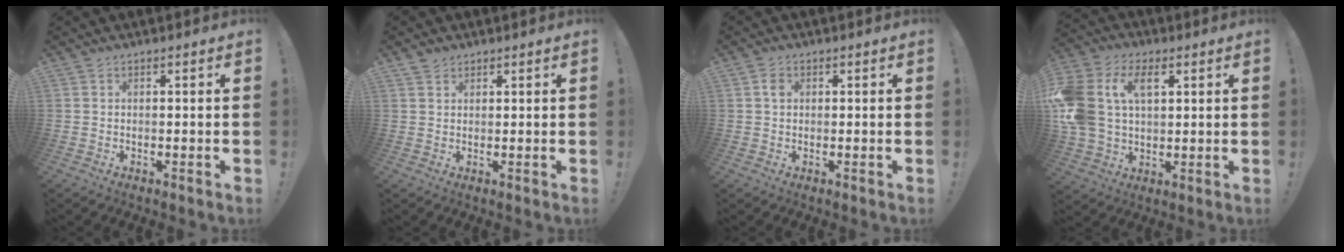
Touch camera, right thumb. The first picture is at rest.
{"total": 2.0, "force": [1.6, 1.2, 0.2], "torque": [0.002, -0.007, 0.029]}
{"total": 1.8, "force": [0.3, 1.4, 1.1], "torque": [-0.008, -0.001, 0.003]}
{"total": 17.0, "force": [5.2, 11.9, 11.0], "torque": [-0.240, -0.016, 0.094]}